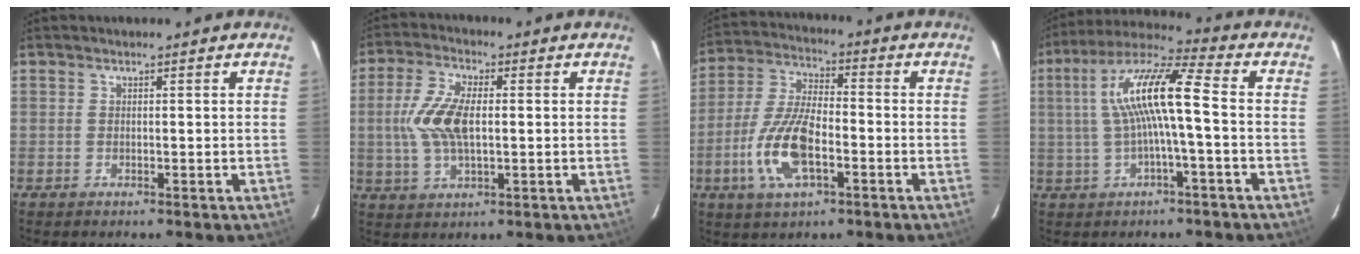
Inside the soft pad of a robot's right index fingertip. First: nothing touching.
{"total": 9.6, "force": [0.2, 4.3, 8.6], "torque": [-0.179, 0.007, 0.005]}
{"total": 13.2, "force": [-4.6, 5.4, 11.1], "torque": [-0.240, -0.002, -0.088]}
{"total": 12.4, "force": [0.2, 1.4, 12.4], "torque": [-0.243, 0.022, 0.002]}